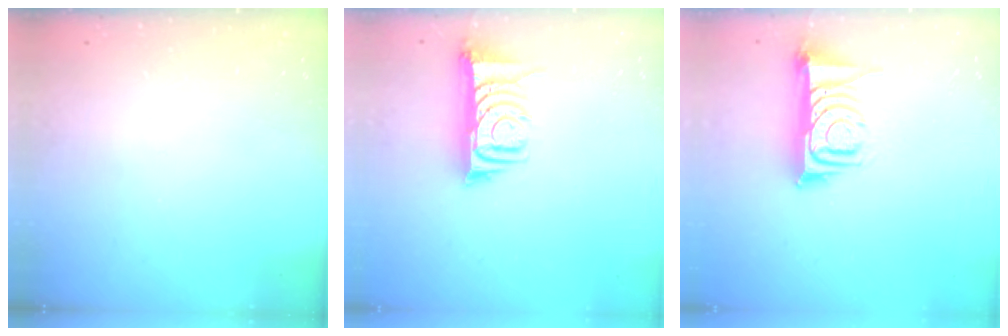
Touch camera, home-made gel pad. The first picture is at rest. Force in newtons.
{"total": 7.9, "press": 7.9, "slide": 1.0}
{"total": 9.4, "press": 9.4, "slide": 1.1}